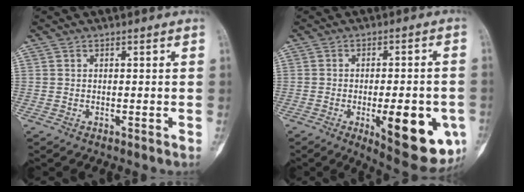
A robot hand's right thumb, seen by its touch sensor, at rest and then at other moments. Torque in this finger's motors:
{"motor_torque": [1.97, 1.68, 1.24, -0.56, 0.38]}